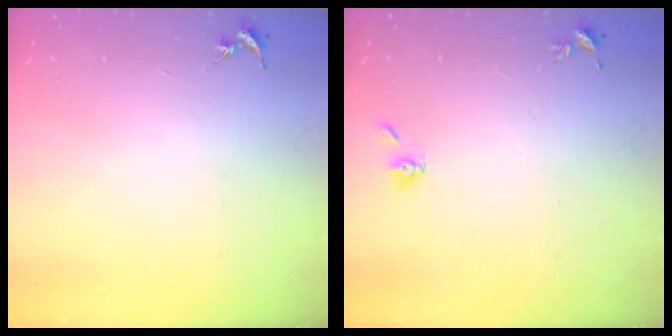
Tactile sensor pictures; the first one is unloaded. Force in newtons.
{"total": 5.3, "press": 5.2, "slide": 1.1}